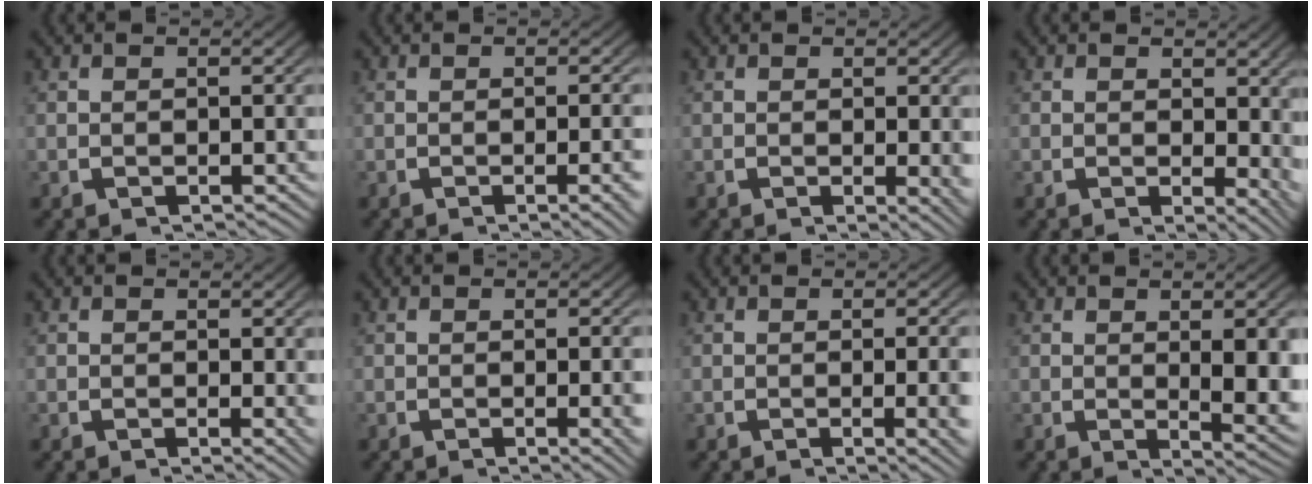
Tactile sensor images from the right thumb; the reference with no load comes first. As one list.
[{"total": 2.4, "force": [-0.8, 0.2, 2.2], "torque": [-0.028, 0.005, -0.013]}, {"total": 1.9, "force": [0.0, 0.4, 1.8], "torque": [-0.020, -0.007, 0.002]}, {"total": 2.9, "force": [0.8, 1.5, 2.3], "torque": [-0.013, -0.009, 0.011]}, {"total": 1.0, "force": [0.2, 0.2, 1.0], "torque": [-0.010, -0.004, 0.004]}, {"total": 2.2, "force": [-0.2, 0.3, 2.2], "torque": [-0.022, 0.001, -0.004]}, {"total": 3.3, "force": [-0.4, 0.6, 3.2], "torque": [-0.035, 0.000, -0.007]}, {"total": 5.1, "force": [-0.1, 1.8, 4.8], "torque": [-0.061, -0.019, 0.008]}]